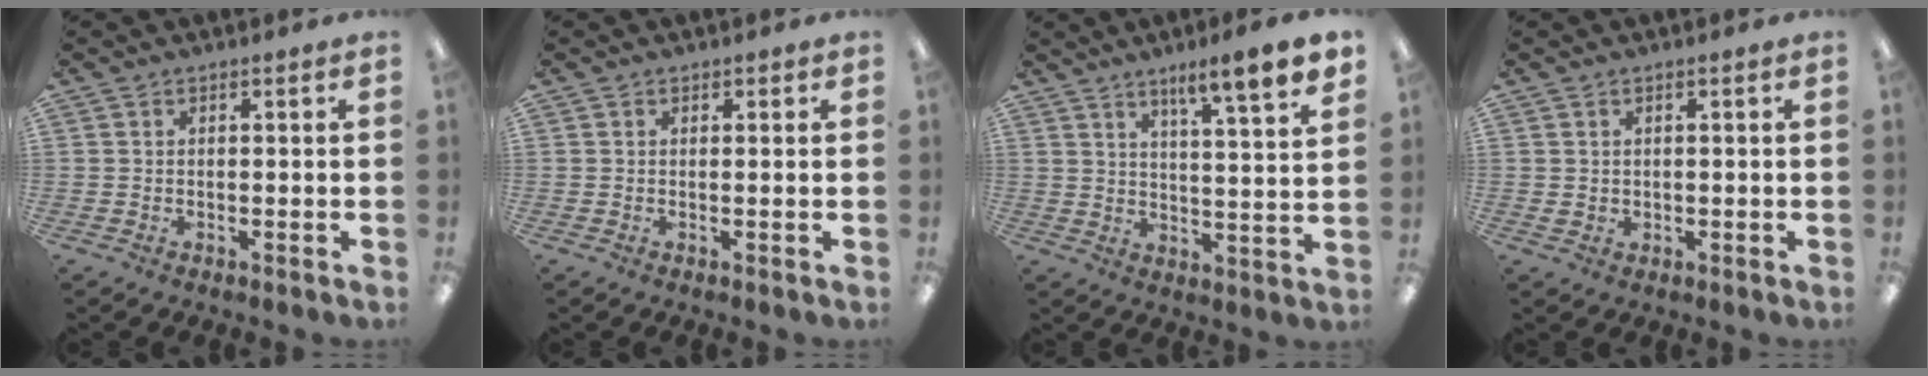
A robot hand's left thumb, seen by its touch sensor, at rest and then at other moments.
{"total": 0.5, "force": [0.1, 0.5, 0.2], "torque": [0.004, 0.000, 0.000]}
{"total": 8.9, "force": [6.8, 0.3, 5.8], "torque": [-0.082, -0.048, 0.107]}
{"total": 1.5, "force": [0.7, 1.3, 0.3], "torque": [-0.008, 0.005, 0.010]}